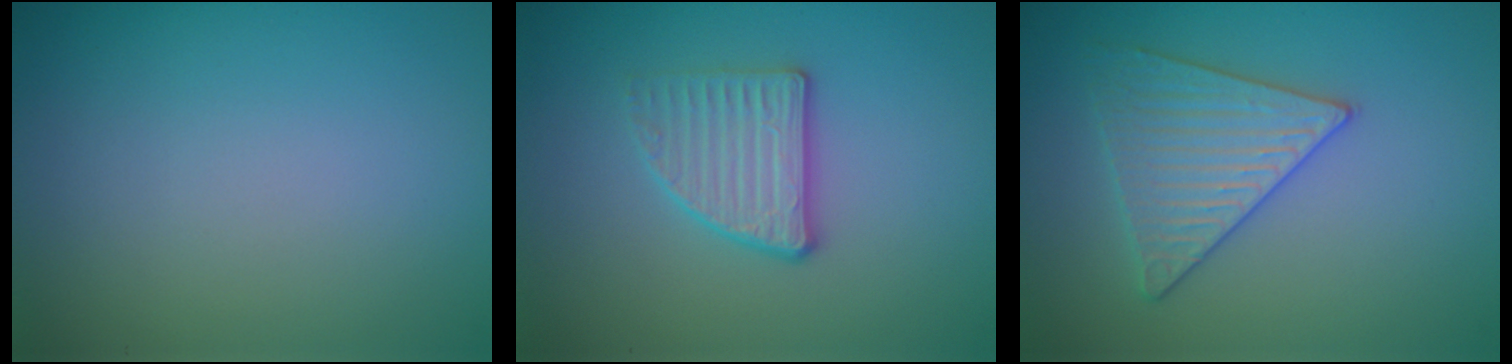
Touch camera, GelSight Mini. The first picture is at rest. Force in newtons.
{"total": 2.8, "press": 2.5, "slide": 1.2}
{"total": 3.5, "press": 3.4, "slide": 0.6}